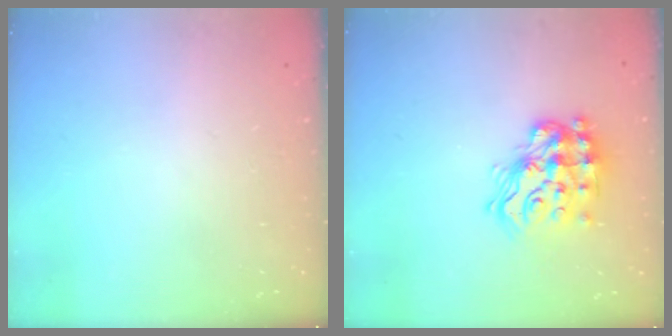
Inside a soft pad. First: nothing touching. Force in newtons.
{"total": 16.5, "press": 16.5, "slide": 1.2}